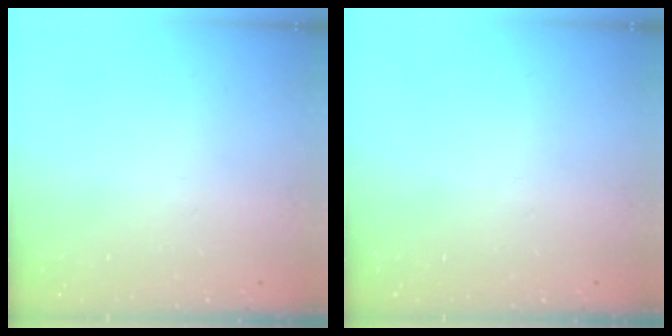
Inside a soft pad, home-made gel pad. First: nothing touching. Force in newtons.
{"total": 0.0}